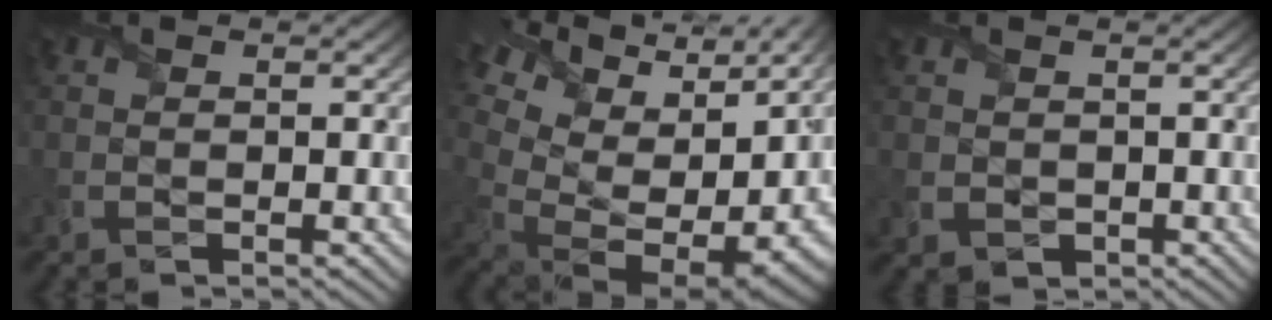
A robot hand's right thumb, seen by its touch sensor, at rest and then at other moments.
{"total": 17.0, "force": [3.2, 11.2, 12.3], "torque": [-0.207, -0.001, 0.111]}
{"total": 1.3, "force": [0.0, 1.2, 0.2], "torque": [-0.020, -0.004, -0.002]}